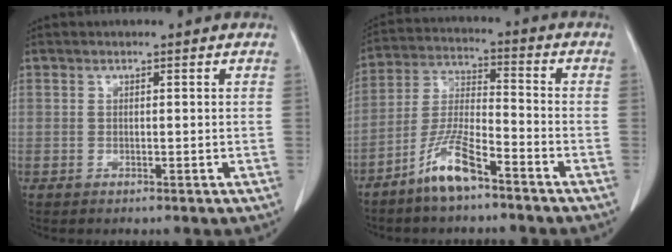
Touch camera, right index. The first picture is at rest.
{"total": 9.1, "force": [-6.3, 1.6, 6.4], "torque": [-0.140, -0.011, -0.126]}